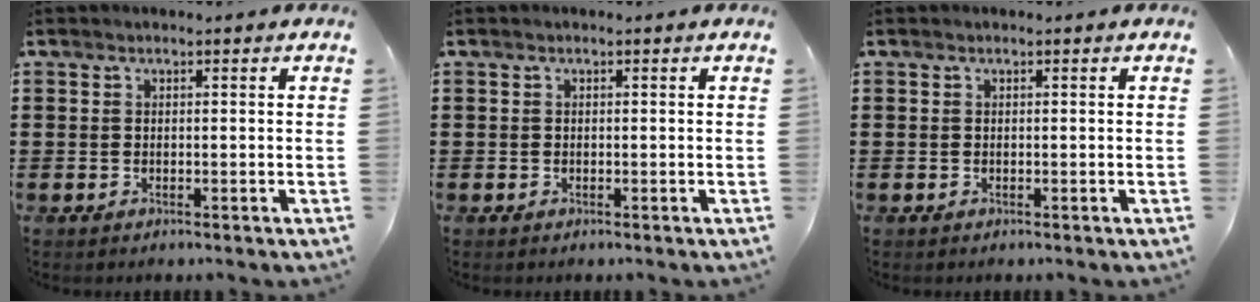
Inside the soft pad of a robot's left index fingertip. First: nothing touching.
{"total": 0.0}
{"total": 0.0}